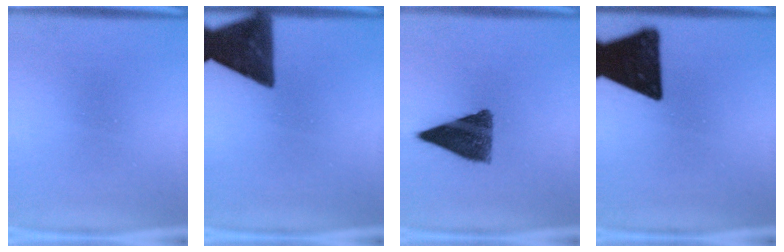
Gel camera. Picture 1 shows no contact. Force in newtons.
{"total": 13.0}
{"total": 9.4}
{"total": 17.1}